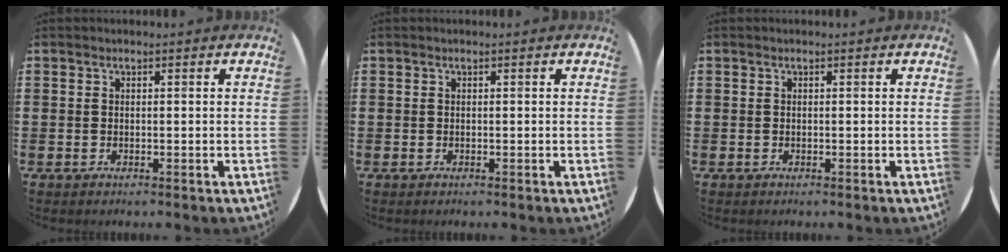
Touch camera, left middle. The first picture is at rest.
{"total": 0.0}
{"total": 0.0}